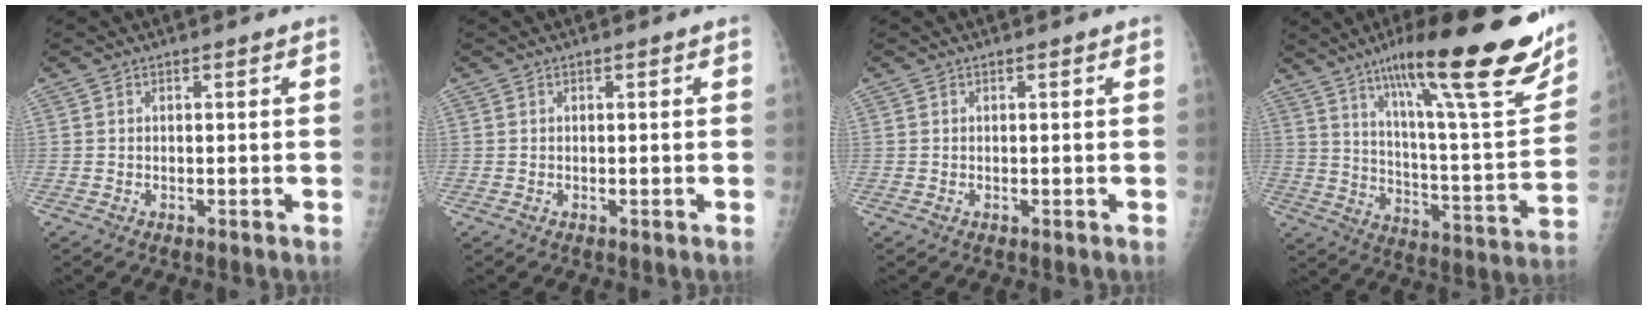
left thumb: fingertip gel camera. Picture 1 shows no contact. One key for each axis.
{"total": 0.0}
{"total": 0.0}
{"total": 30.0, "fx": 19.0, "fy": 5.1, "fz": 22.6, "tx": -0.318, "ty": -0.059, "tz": 0.289}